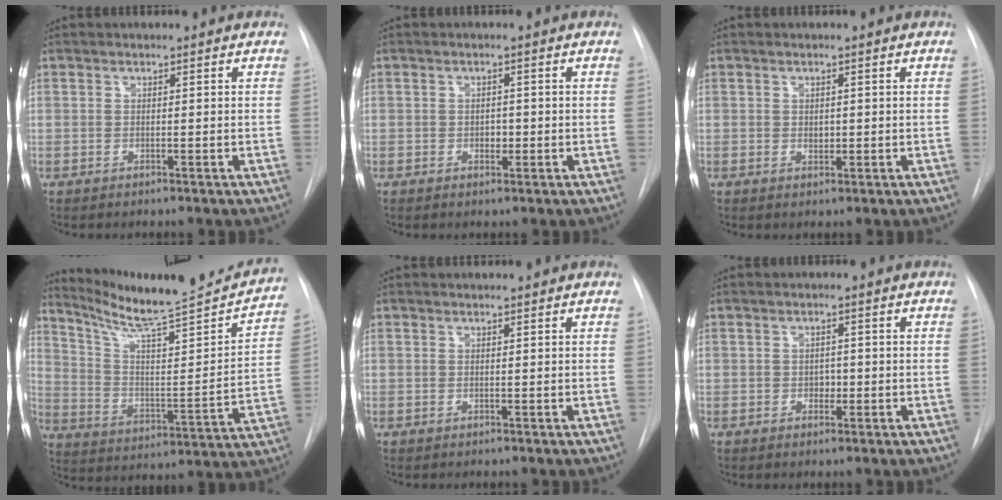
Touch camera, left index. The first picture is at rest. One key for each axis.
{"total": 1.3, "fx": -0.2, "fy": 1.0, "fz": 0.9, "tx": -0.014, "ty": 0.002, "tz": -0.001}
{"total": 1.0, "fx": 0.3, "fy": 0.7, "fz": 0.7, "tx": -0.008, "ty": -0.002, "tz": 0.007}
{"total": 23.2, "fx": 21.2, "fy": 0.6, "fz": 9.4, "tx": -0.145, "ty": -0.064, "tz": 0.308}
{"total": 1.3, "fx": 1.2, "fy": 0.0, "fz": 0.3, "tx": -0.007, "ty": 0.012, "tz": 0.021}
{"total": 1.3, "fx": -0.2, "fy": 1.0, "fz": 0.8, "tx": -0.011, "ty": 0.003, "tz": -0.001}